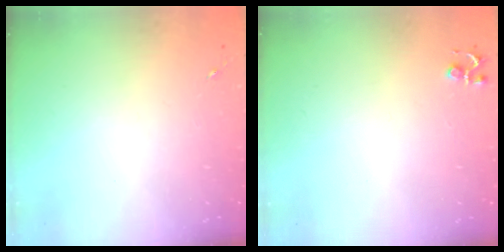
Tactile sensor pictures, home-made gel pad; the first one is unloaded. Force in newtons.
{"total": 4.1, "press": 4.1, "slide": 0.5}